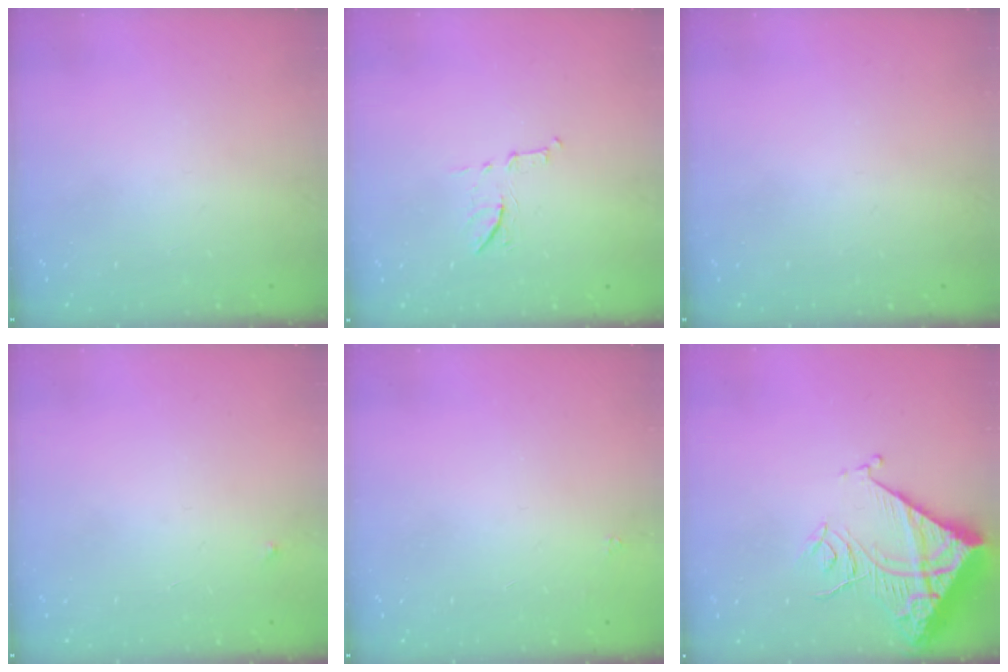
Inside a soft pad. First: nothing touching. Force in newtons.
{"total": 7.2, "press": 7.0, "slide": 1.5}
{"total": 0.0}
{"total": 2.5, "press": 2.4, "slide": 0.4}
{"total": 1.6, "press": 1.5, "slide": 0.2}
{"total": 14.6, "press": 14.5, "slide": 1.4}